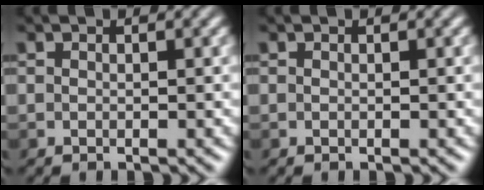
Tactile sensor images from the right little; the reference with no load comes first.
{"total": 0.0}